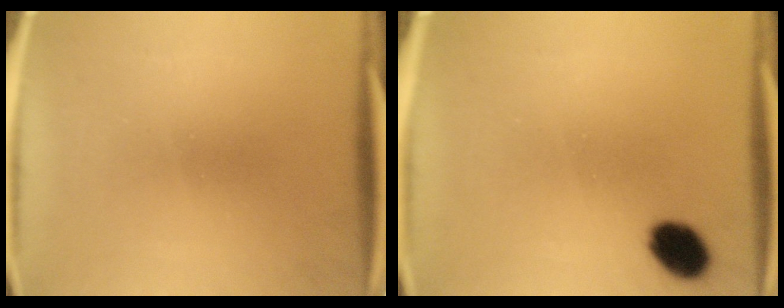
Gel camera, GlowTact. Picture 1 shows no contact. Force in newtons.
{"total": 6.4}